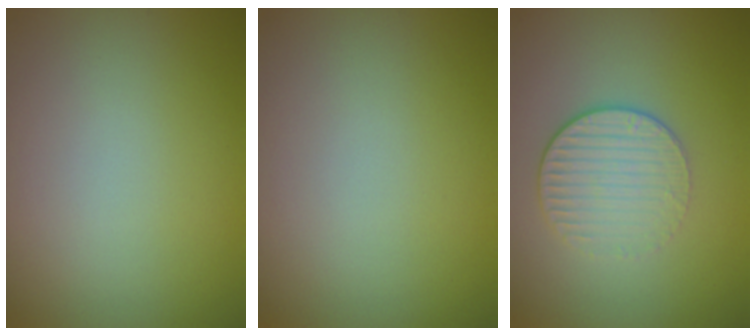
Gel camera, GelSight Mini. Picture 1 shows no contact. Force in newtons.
{"total": 0.0}
{"total": 3.1, "press": 2.7, "slide": 1.5}